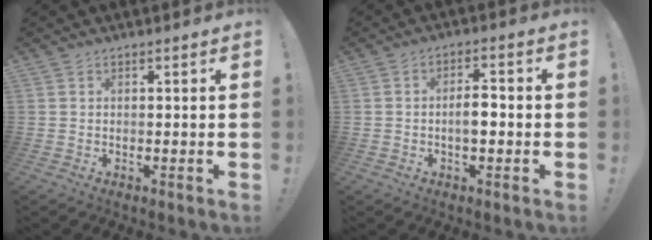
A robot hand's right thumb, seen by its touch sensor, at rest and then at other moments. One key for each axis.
{"total": 5.2, "fx": -1.1, "fy": 2.2, "fz": 4.5, "tx": -0.063, "ty": 0.007, "tz": -0.023}